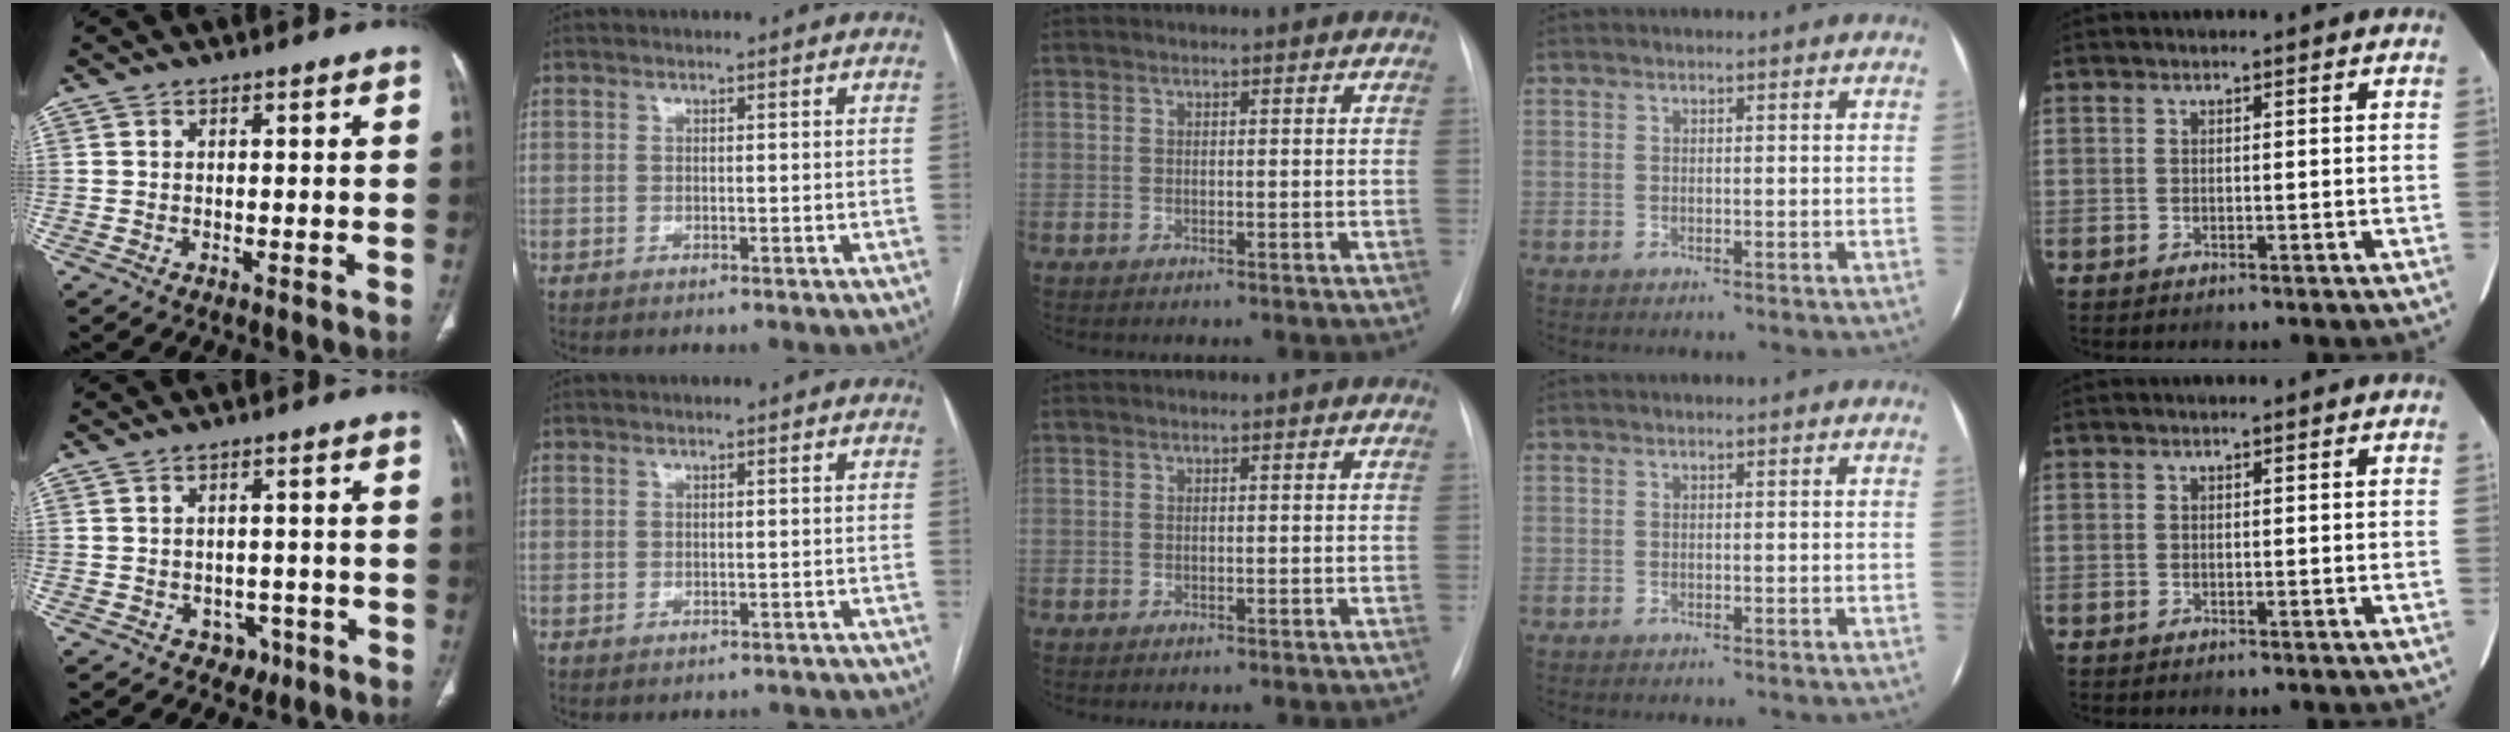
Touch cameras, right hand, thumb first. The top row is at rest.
{"thumb": {"total": 3.5, "force": [-1.6, 2.8, 1.3], "torque": [0.002, 0.012, -0.016]}, "index": {"total": 1.6, "force": [-1.3, 0.9, 0.0], "torque": [0.001, 0.002, -0.016]}}